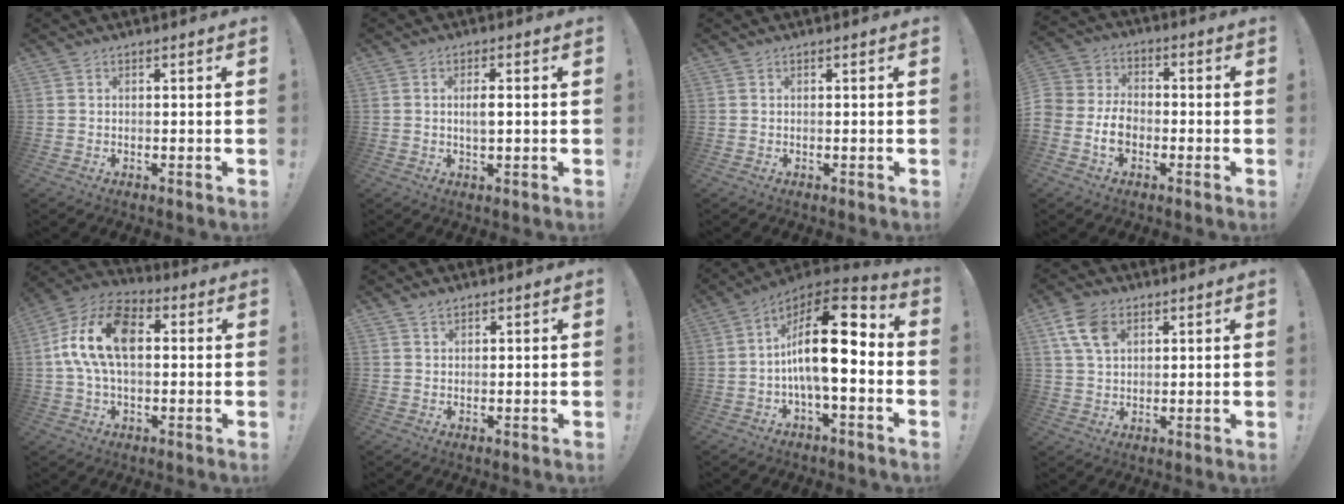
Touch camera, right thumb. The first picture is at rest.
{"total": 3.0, "force": [0.1, 0.9, 2.8], "torque": [-0.043, -0.002, -0.003]}
{"total": 0.0}
{"total": 7.5, "force": [-3.4, 5.7, 3.7], "torque": [-0.069, 0.012, -0.061]}
{"total": 16.2, "force": [2.3, 9.5, 12.9], "torque": [-0.252, 0.009, 0.040]}
{"total": 1.5, "force": [1.2, 0.6, 0.6], "torque": [-0.009, -0.004, 0.022]}
{"total": 19.3, "force": [0.1, 7.8, 17.7], "torque": [-0.290, 0.008, 0.001]}
{"total": 10.0, "force": [4.5, 6.9, 5.8], "torque": [-0.107, -0.006, 0.087]}